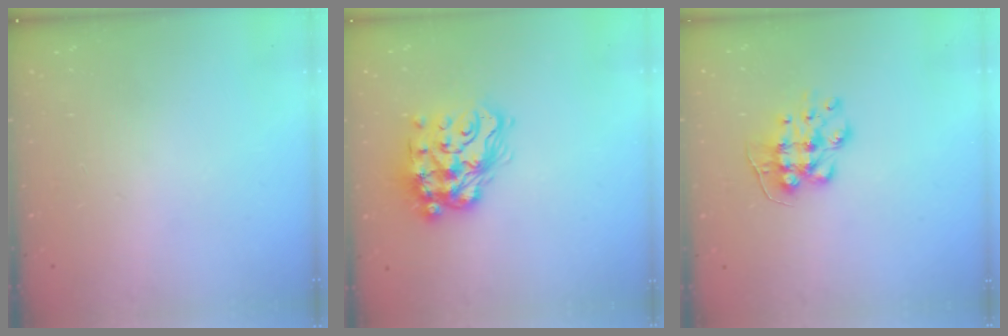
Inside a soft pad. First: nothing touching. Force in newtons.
{"total": 16.4, "press": 16.3, "slide": 1.7}
{"total": 8.3, "press": 8.3, "slide": 0.2}